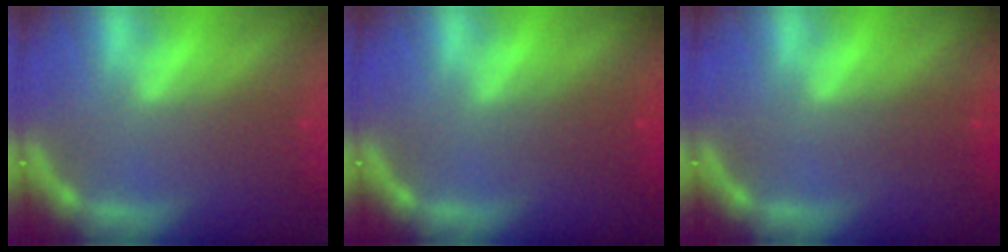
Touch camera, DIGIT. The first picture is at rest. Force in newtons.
{"total": 2.0}
{"total": 1.0}